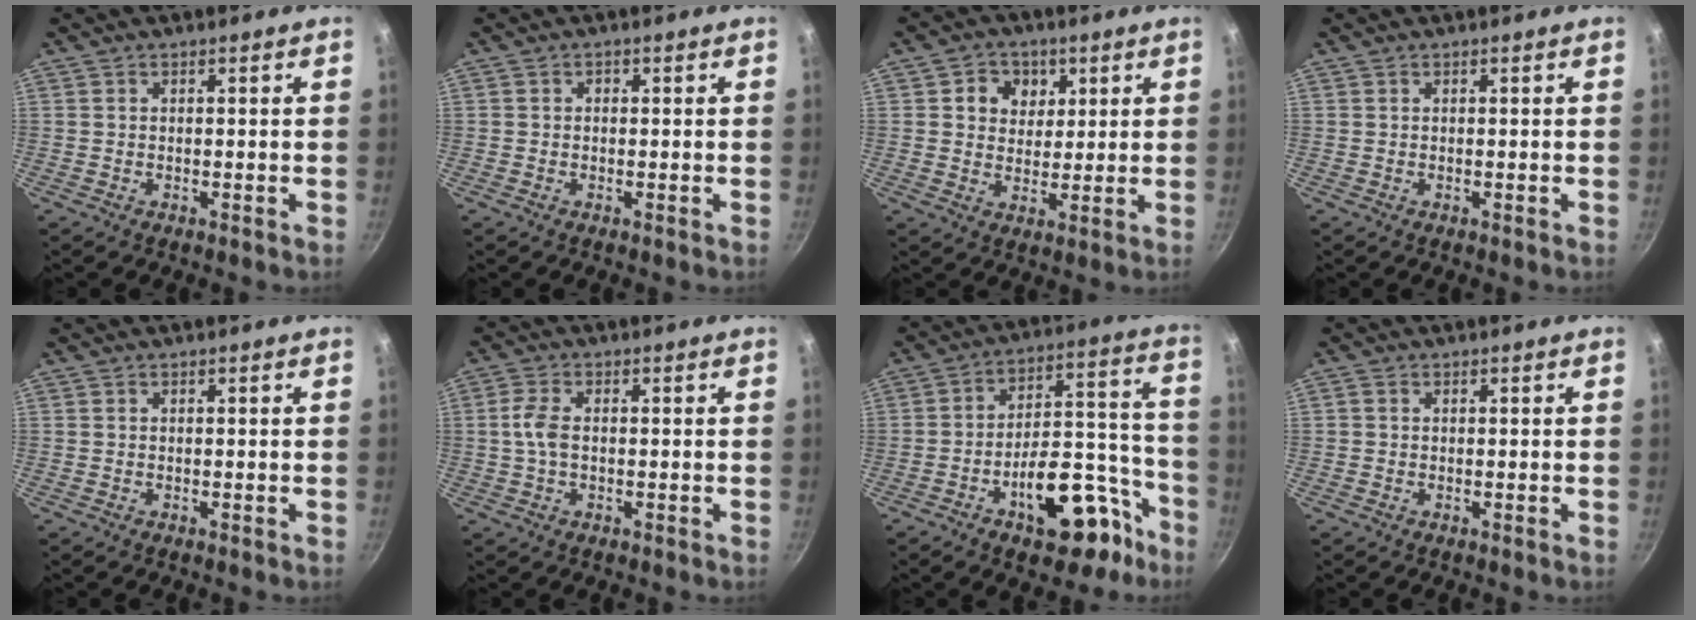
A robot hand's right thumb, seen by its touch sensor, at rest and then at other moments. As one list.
[{"total": 0.7, "force": [-0.1, 0.6, 0.3], "torque": [-0.002, 0.003, -0.003]}, {"total": 6.9, "force": [2.4, 6.0, 2.6], "torque": [-0.004, -0.009, 0.031]}, {"total": 0.0}, {"total": 0.0}, {"total": 4.3, "force": [-0.1, 2.5, 3.5], "torque": [-0.077, 0.011, -0.005]}, {"total": 19.6, "force": [-10.2, 9.7, 13.6], "torque": [-0.138, 0.092, -0.141]}, {"total": 0.6, "force": [0.0, 0.6, 0.2], "torque": [-0.003, 0.003, -0.002]}]